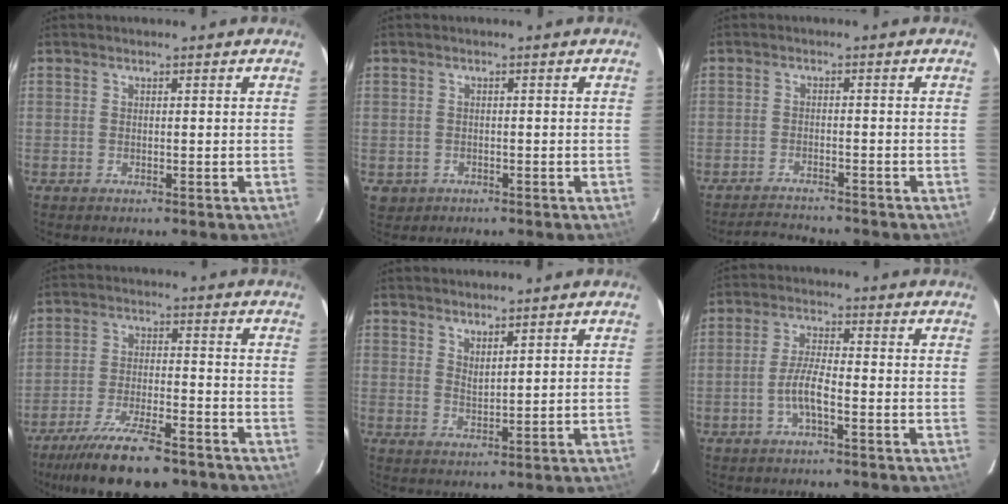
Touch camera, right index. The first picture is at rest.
{"total": 2.9, "force": [-0.9, 2.7, 0.7], "torque": [-0.022, 0.000, -0.007]}
{"total": 5.7, "force": [-5.5, 0.8, 1.2], "torque": [-0.041, -0.002, -0.087]}
{"total": 16.0, "force": [-12.8, 4.0, 8.7], "torque": [-0.182, -0.023, -0.207]}
{"total": 2.7, "force": [2.2, 0.5, 1.4], "torque": [-0.023, -0.002, 0.038]}
{"total": 5.1, "force": [-2.2, 1.0, 4.5], "torque": [-0.095, 0.005, -0.043]}